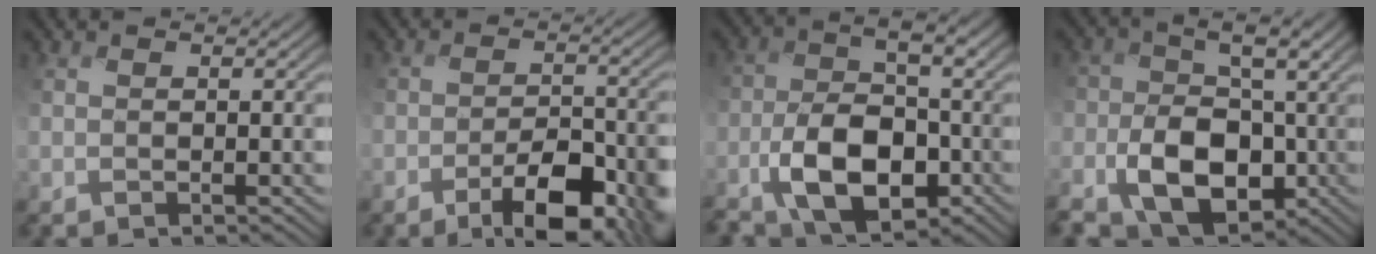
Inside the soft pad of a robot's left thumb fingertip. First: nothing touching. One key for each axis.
{"total": 10.0, "fx": -5.5, "fy": 3.7, "fz": 7.4, "tx": -0.112, "ty": -0.002, "tz": -0.083}
{"total": 10.3, "fx": -4.0, "fy": 5.6, "fz": 7.6, "tx": -0.153, "ty": -0.007, "tz": -0.077}
{"total": 10.4, "fx": -3.4, "fy": 6.6, "fz": 7.3, "tx": -0.144, "ty": -0.018, "tz": -0.062}